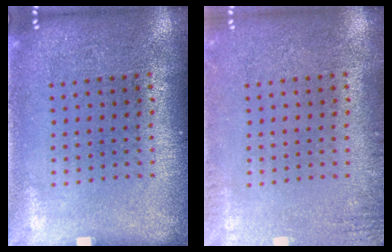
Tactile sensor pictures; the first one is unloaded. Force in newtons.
{"total": 1.6, "press": 1.5, "slide": 0.3}